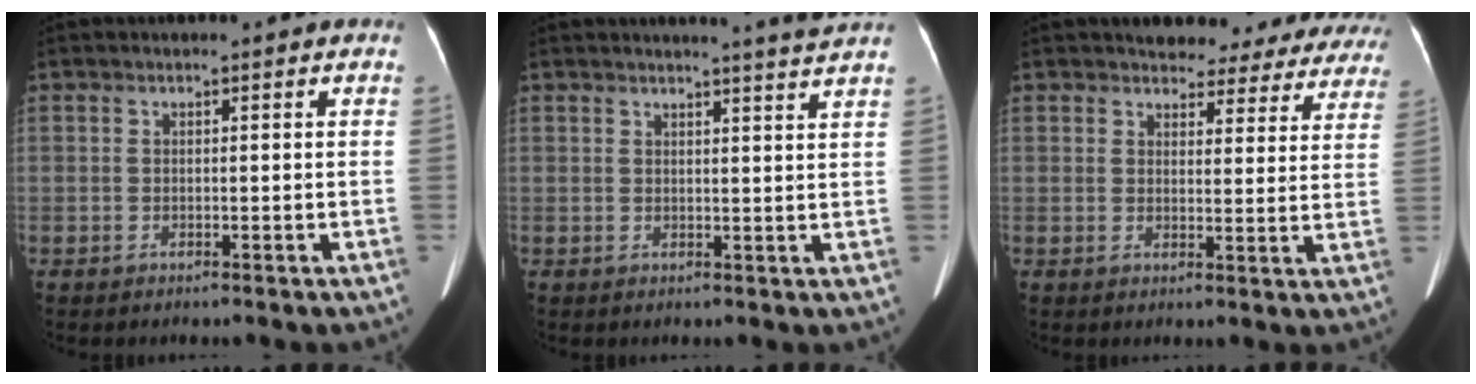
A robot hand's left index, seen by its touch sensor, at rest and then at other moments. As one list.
[{"total": 4.6, "force": [4.2, -1.4, 1.4], "torque": [-0.022, -0.012, 0.040]}, {"total": 16.6, "force": [15.2, 5.3, 3.9], "torque": [-0.019, -0.026, 0.152]}]